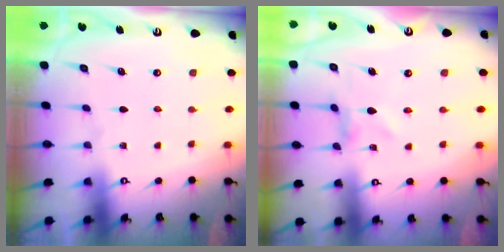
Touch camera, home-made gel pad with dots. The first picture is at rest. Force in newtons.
{"total": 1.8, "press": 1.8, "slide": 0.2}